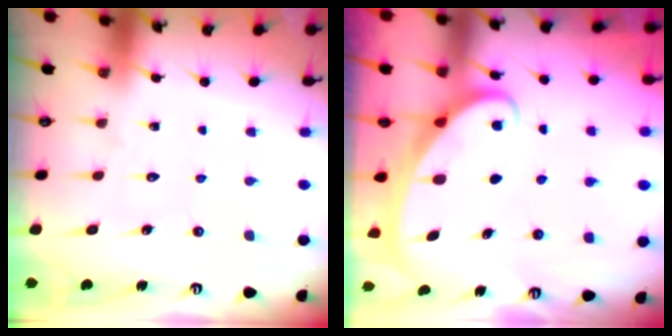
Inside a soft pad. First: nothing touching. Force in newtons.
{"total": 2.2, "press": 2.2, "slide": 0.3}